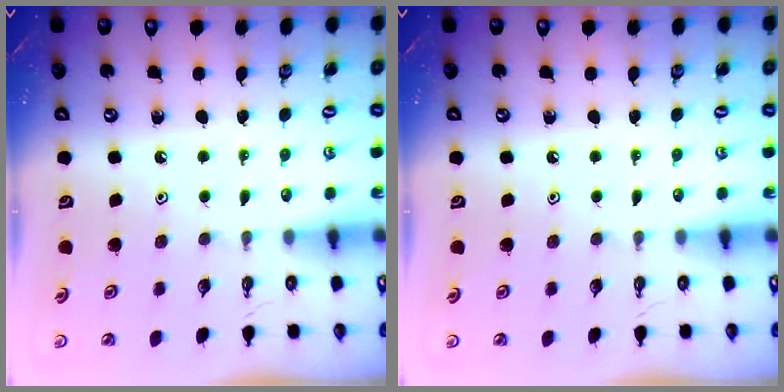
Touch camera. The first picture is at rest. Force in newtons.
{"total": 0.0}